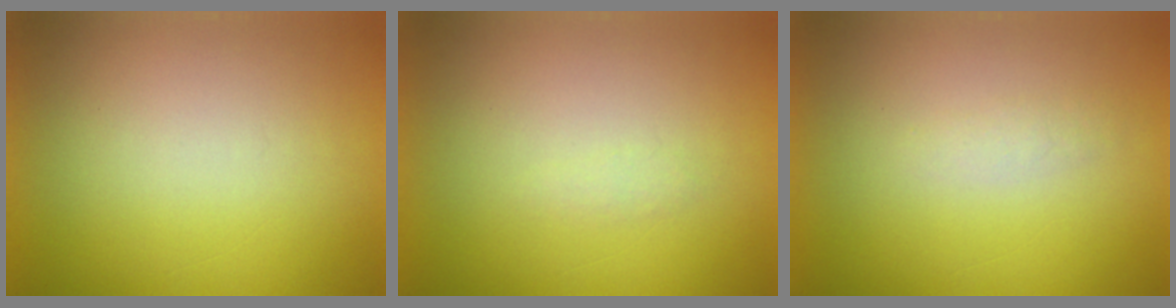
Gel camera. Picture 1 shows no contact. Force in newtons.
{"total": 1.0}
{"total": 1.3}